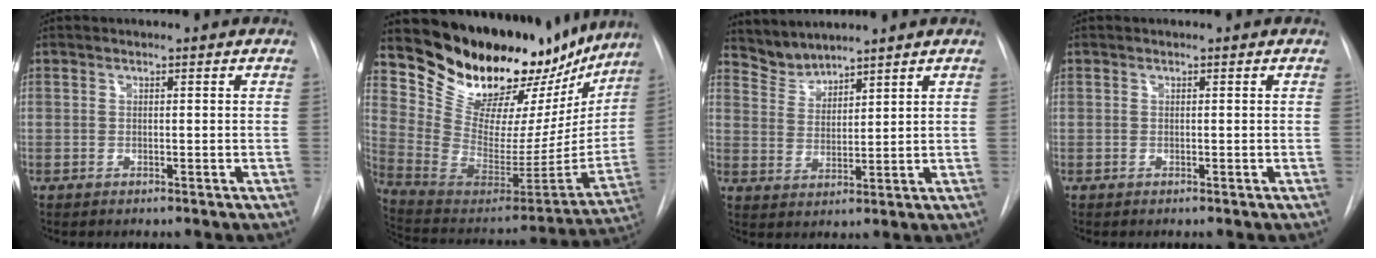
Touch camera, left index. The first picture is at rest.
{"total": 26.2, "force": [22.9, 9.8, 8.3], "torque": [-0.116, -0.057, 0.334]}
{"total": 4.4, "force": [4.4, 0.1, -0.5], "torque": [0.006, 0.005, 0.095]}
{"total": 0.0}